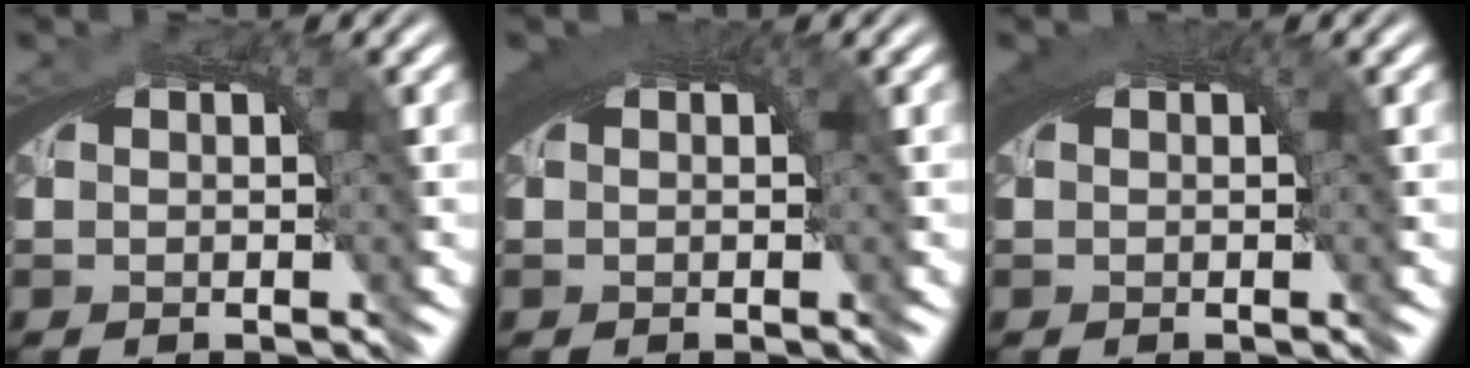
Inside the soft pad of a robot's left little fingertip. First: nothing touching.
{"total": 2.5, "force": [1.1, 0.6, 2.1], "torque": [-0.027, 0.008, 0.015]}
{"total": 2.1, "force": [0.8, 0.5, 1.8], "torque": [-0.024, 0.007, 0.012]}